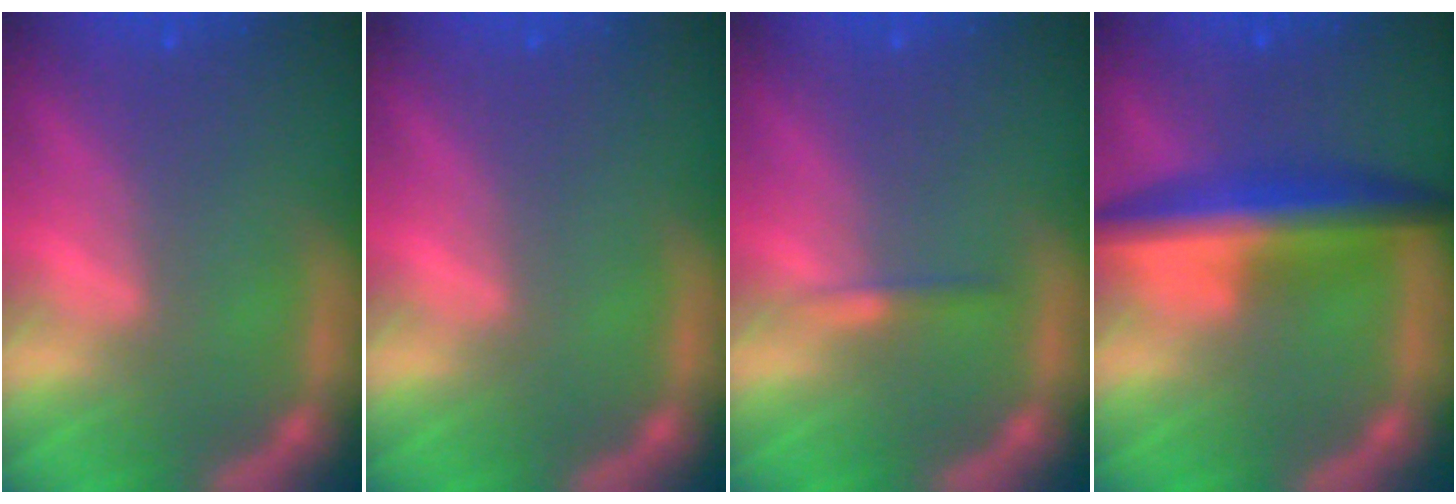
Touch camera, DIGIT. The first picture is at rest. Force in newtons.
{"total": 0.0}
{"total": 0.9}
{"total": 6.5}